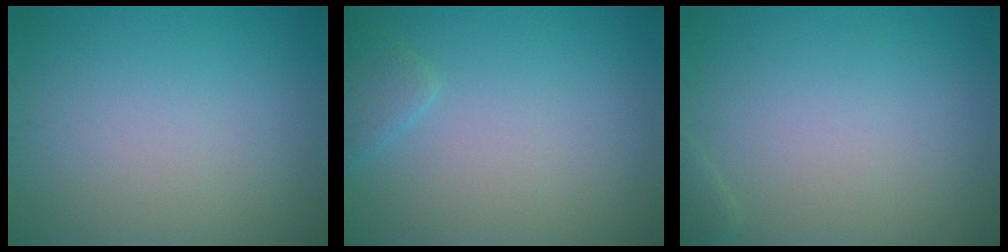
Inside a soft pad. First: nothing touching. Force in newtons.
{"total": 1.5, "press": 1.5, "slide": 0.1}
{"total": 0.5, "press": 0.5, "slide": 0.1}